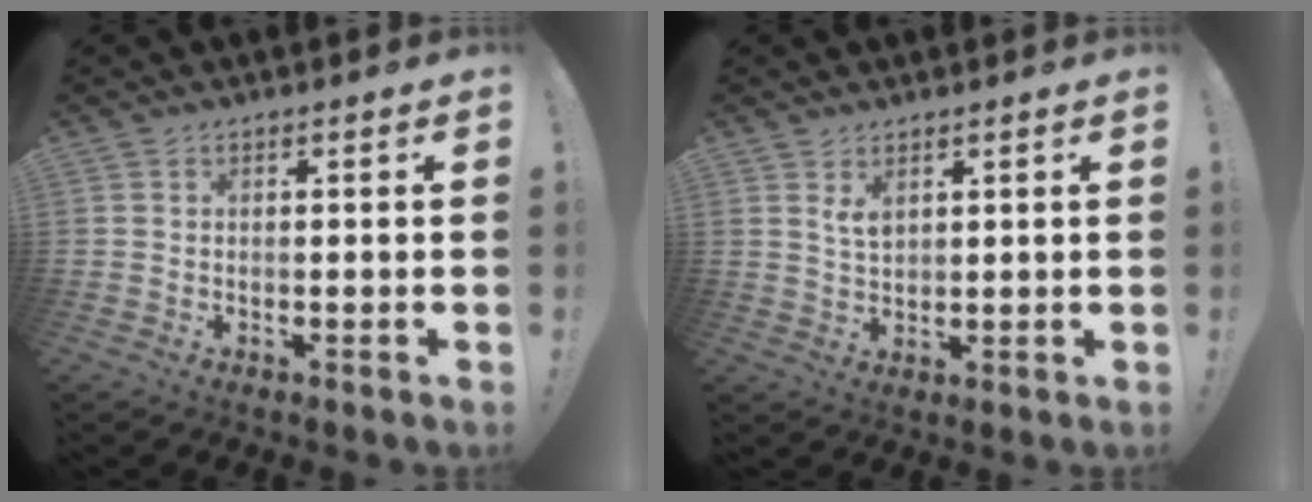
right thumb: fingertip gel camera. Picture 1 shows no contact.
{"total": 3.2, "force": [2.0, 1.4, 2.1], "torque": [-0.032, -0.012, 0.034]}